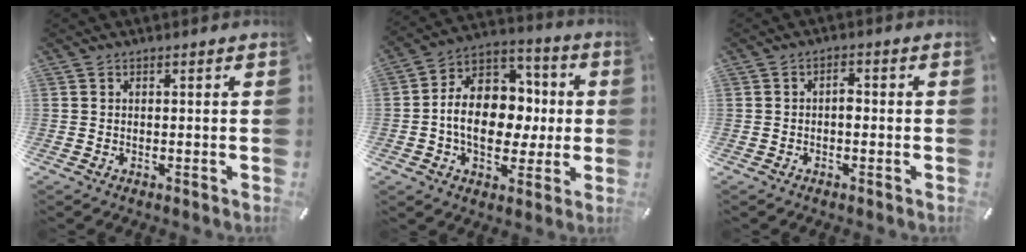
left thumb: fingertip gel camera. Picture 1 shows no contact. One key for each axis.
{"total": 15.0, "fx": -1.6, "fy": 11.8, "fz": 9.1, "tx": -0.152, "ty": 0.009, "tz": -0.023}
{"total": 2.3, "fx": -0.4, "fy": 1.3, "fz": 1.9, "tx": -0.037, "ty": 0.006, "tz": -0.010}